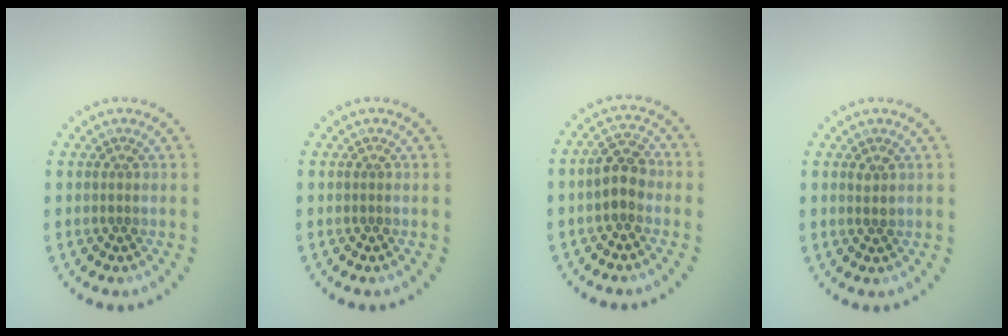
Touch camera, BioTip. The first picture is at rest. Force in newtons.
{"total": 0.0}
{"total": 2.8, "press": 2.7, "slide": 0.8}
{"total": 0.9, "press": 0.9, "slide": 0.2}